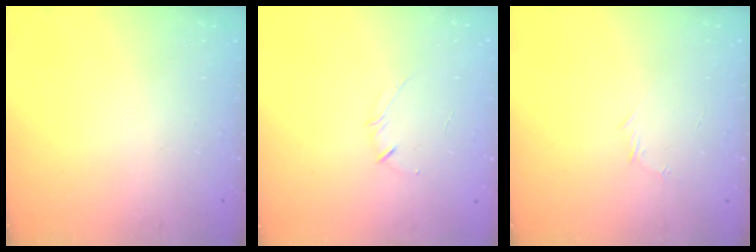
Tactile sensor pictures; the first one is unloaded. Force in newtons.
{"total": 2.5, "press": 2.4, "slide": 0.4}
{"total": 3.4, "press": 3.3, "slide": 0.9}